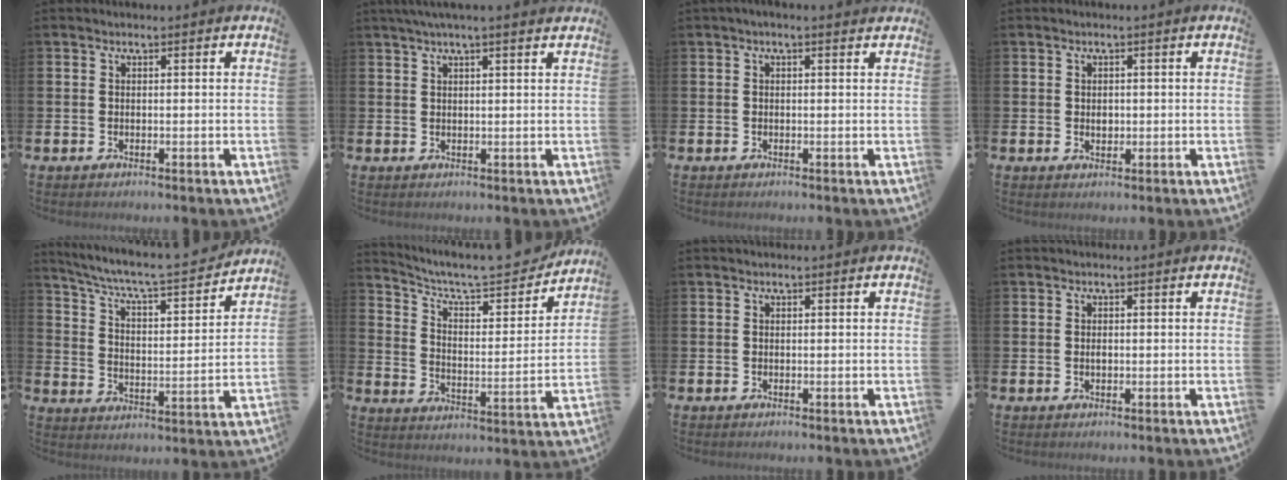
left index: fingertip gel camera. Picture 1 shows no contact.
{"total": 2.6, "force": [2.1, -0.2, 1.5], "torque": [-0.028, -0.001, 0.038]}
{"total": 0.7, "force": [0.2, 0.1, 0.6], "torque": [-0.008, 0.000, 0.003]}
{"total": 1.2, "force": [0.1, 1.0, 0.8], "torque": [0.002, 0.001, -0.004]}
{"total": 7.1, "force": [6.5, 0.6, 2.7], "torque": [-0.084, -0.051, 0.106]}
{"total": 8.4, "force": [7.5, 2.0, 3.2], "torque": [-0.092, -0.054, 0.127]}
{"total": 0.0}
{"total": 0.6, "force": [0.0, 0.4, 0.5], "torque": [-0.008, 0.001, -0.002]}